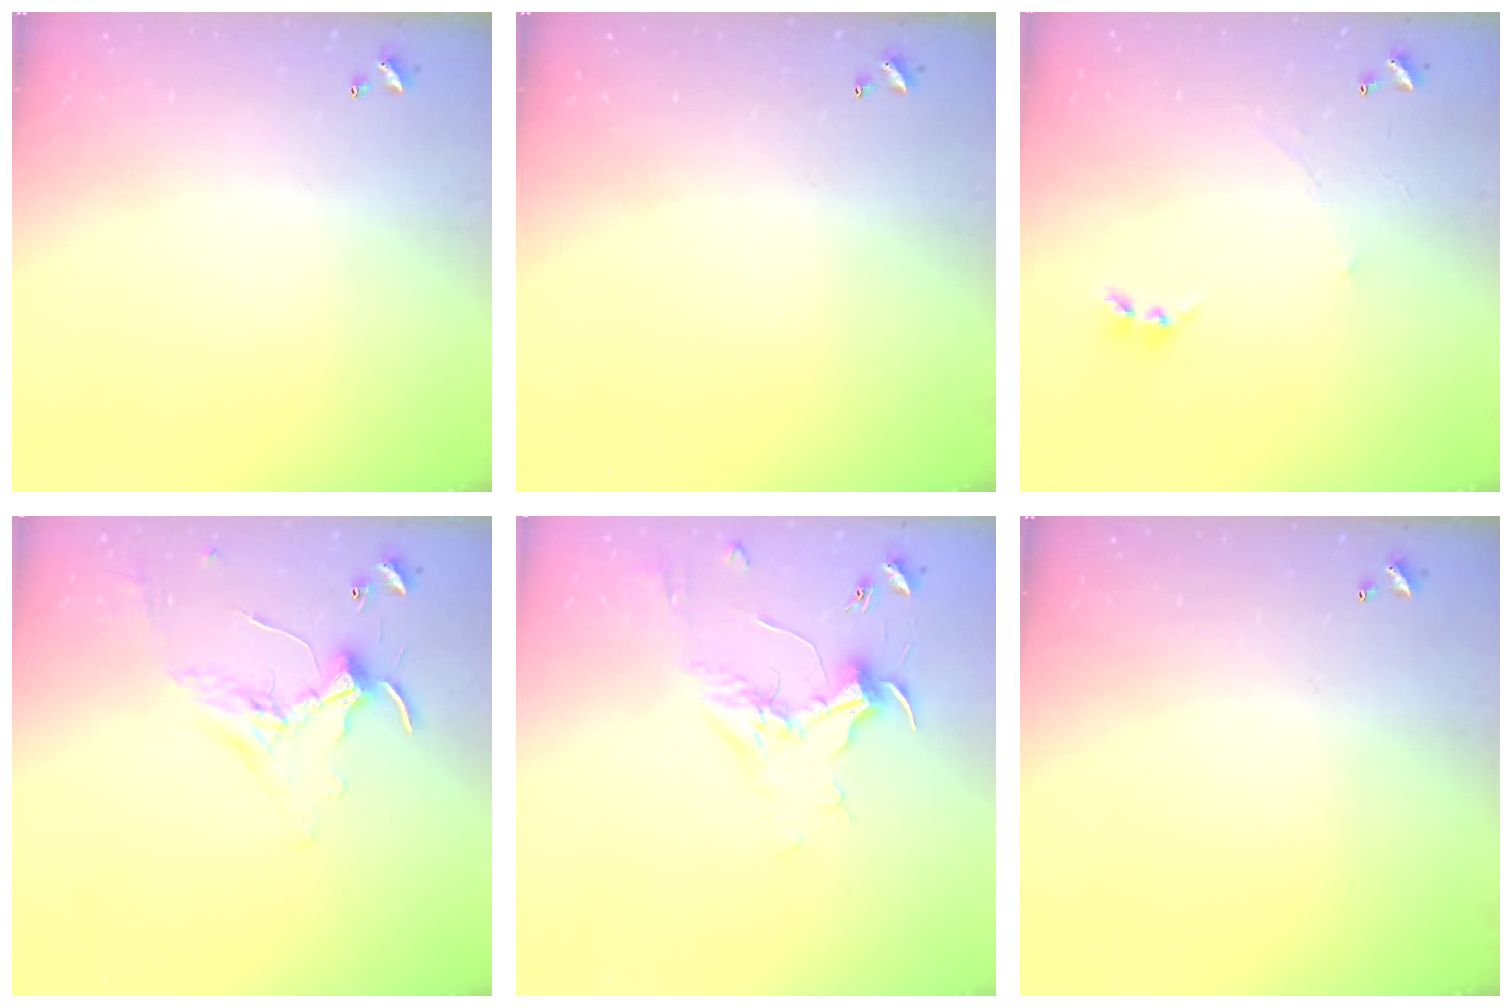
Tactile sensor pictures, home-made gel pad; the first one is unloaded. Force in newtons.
{"total": 0.0}
{"total": 0.9, "press": 0.8, "slide": 0.5}
{"total": 0.9, "press": 0.8, "slide": 0.4}
{"total": 2.0, "press": 1.9, "slide": 0.7}
{"total": 0.0}